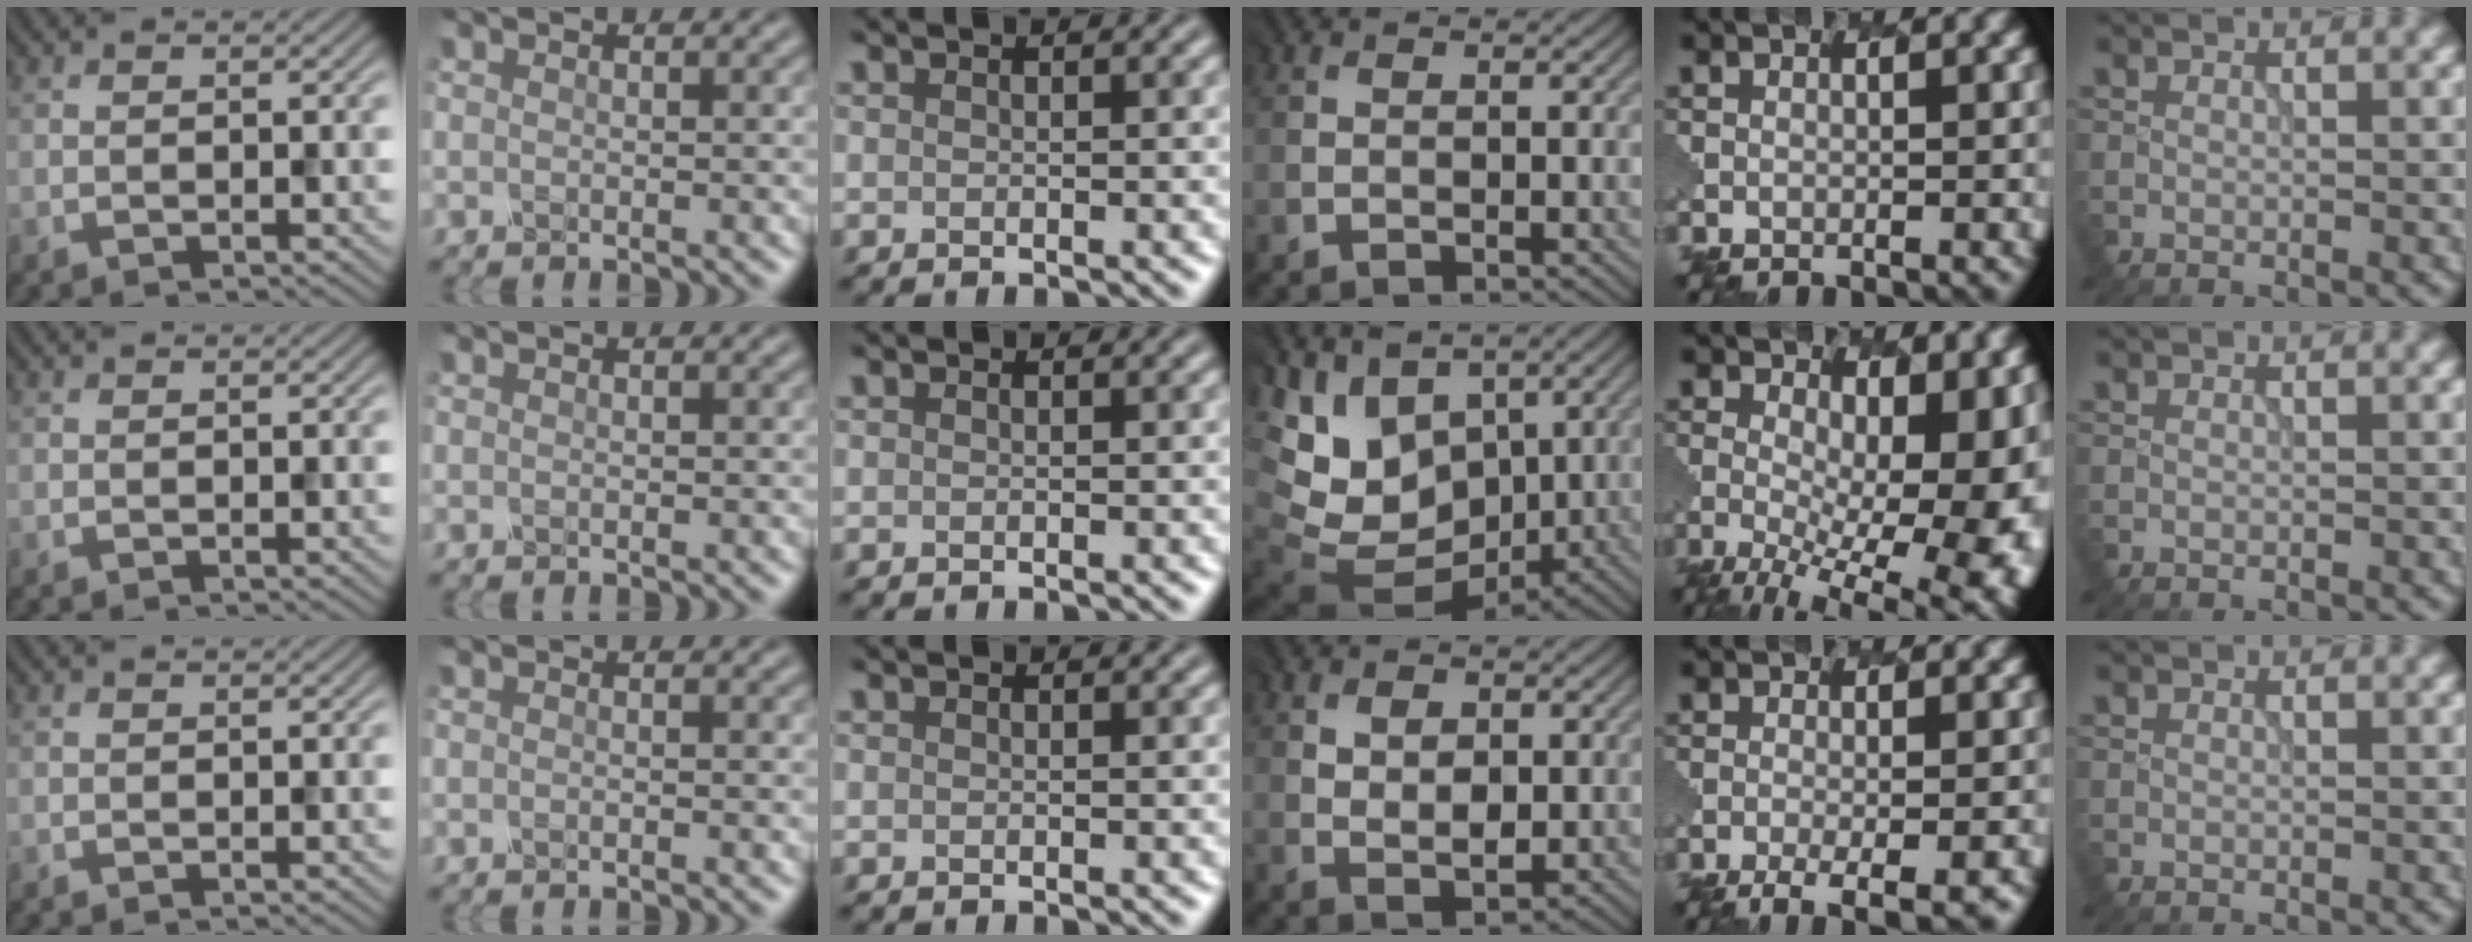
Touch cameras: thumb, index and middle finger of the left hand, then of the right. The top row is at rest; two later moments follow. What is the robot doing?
{"motion": "dispense", "object": "pipette"}